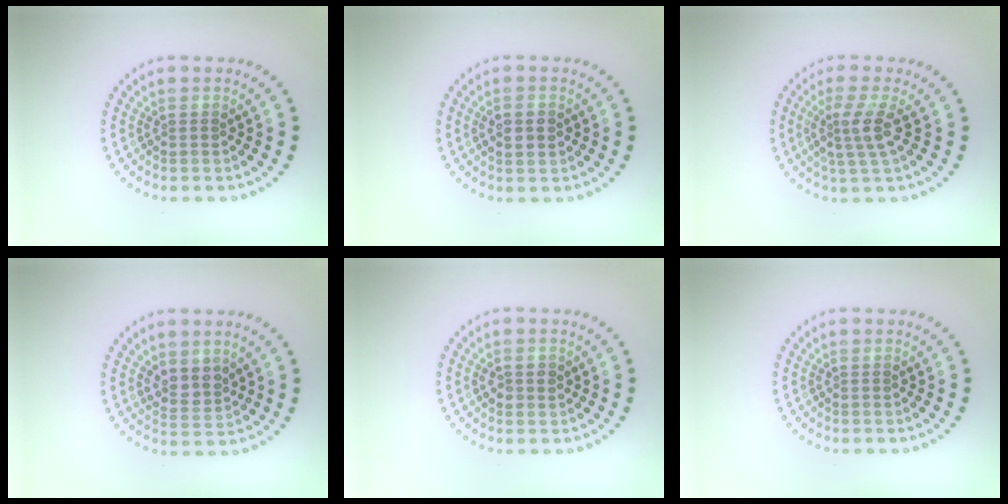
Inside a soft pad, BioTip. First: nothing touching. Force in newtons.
{"total": 1.7, "press": 1.7, "slide": 0.2}
{"total": 2.8, "press": 2.2, "slide": 1.8}
{"total": 2.3, "press": 1.9, "slide": 1.2}
{"total": 1.4, "press": 1.4, "slide": 0.2}
{"total": 0.0}